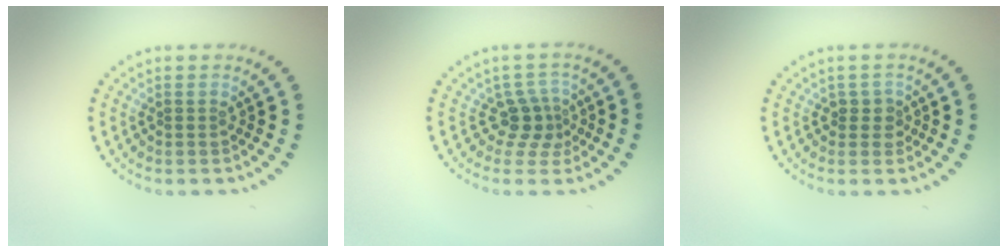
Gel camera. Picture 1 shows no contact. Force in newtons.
{"total": 2.5, "press": 1.8, "slide": 1.8}
{"total": 1.5, "press": 1.3, "slide": 0.6}